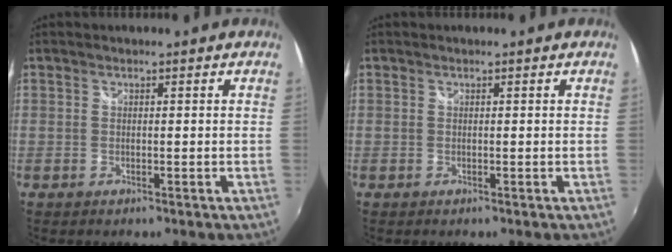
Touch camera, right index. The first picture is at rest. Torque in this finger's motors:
{"motor_torque": [0.00, 0.00, 0.00, 0.00]}